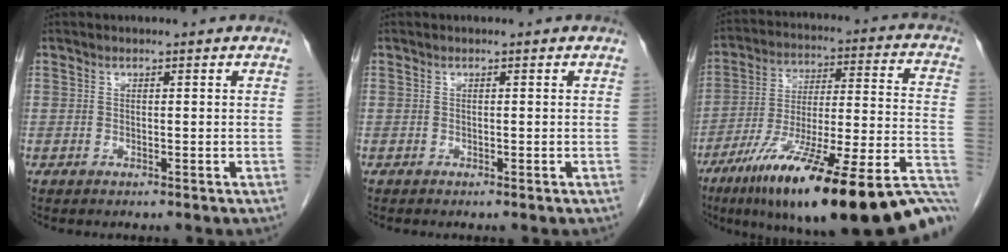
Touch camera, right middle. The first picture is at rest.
{"total": 0.0}
{"total": 30.5, "force": [-19.4, 4.3, 23.2], "torque": [-0.267, -0.005, -0.308]}